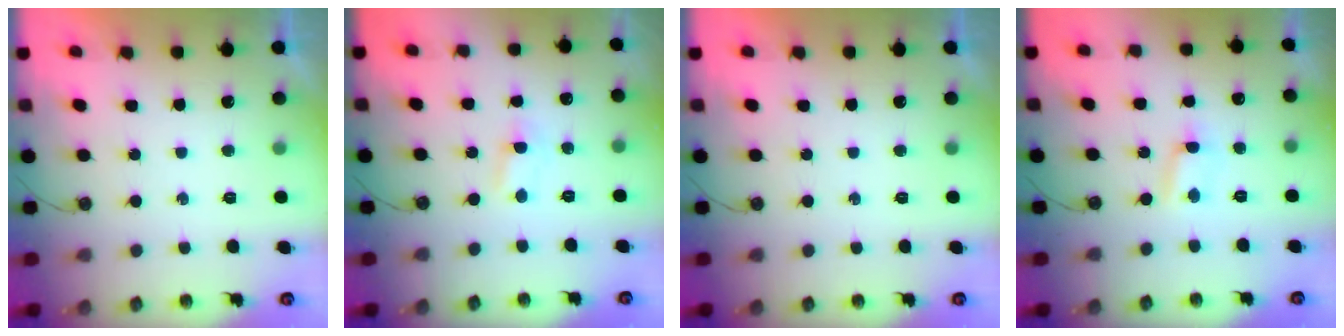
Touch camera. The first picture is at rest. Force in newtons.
{"total": 1.4, "press": 1.4, "slide": 0.3}
{"total": 0.0}
{"total": 1.8, "press": 1.8, "slide": 0.2}